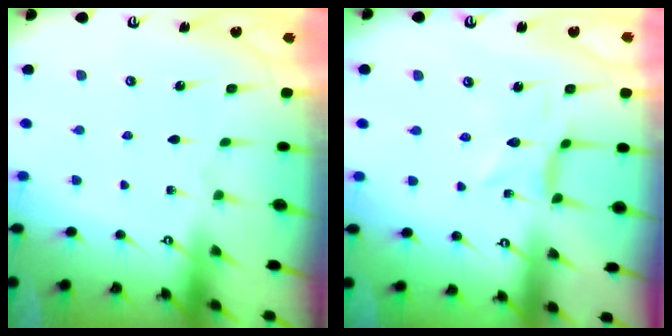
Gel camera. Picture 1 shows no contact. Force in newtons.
{"total": 1.2, "press": 1.2, "slide": 0.1}